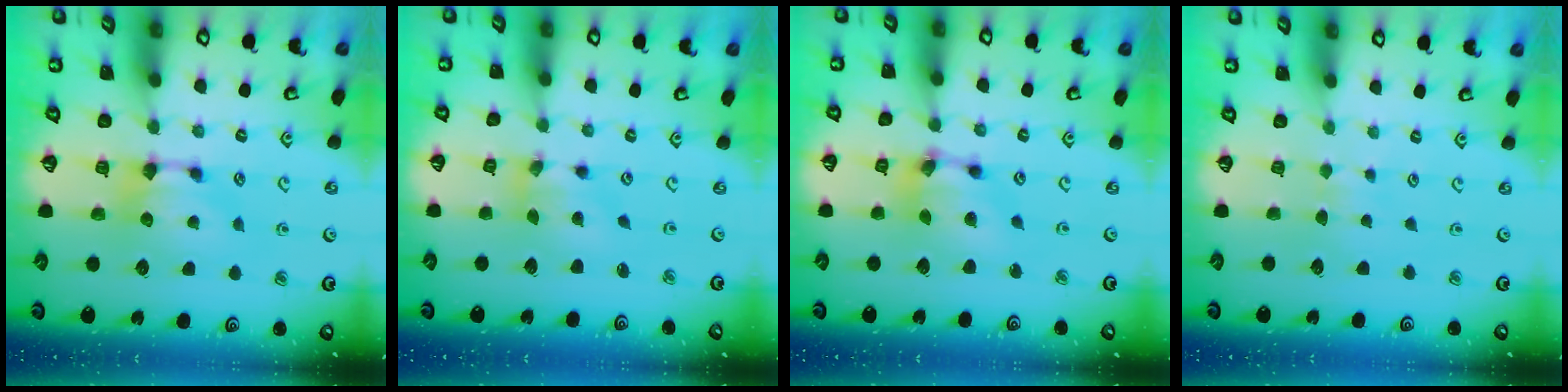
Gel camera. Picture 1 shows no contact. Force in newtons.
{"total": 3.5, "press": 3.1, "slide": 1.6}
{"total": 5.9, "press": 5.6, "slide": 2.1}
{"total": 3.4, "press": 3.4, "slide": 0.3}